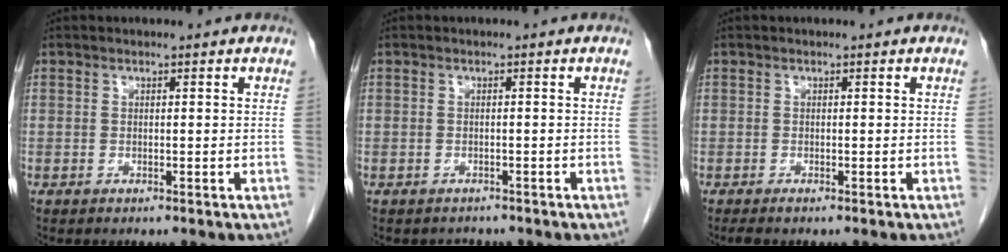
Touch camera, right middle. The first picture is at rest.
{"total": 1.5, "force": [-1.3, 0.7, -0.2], "torque": [-0.002, -0.003, -0.020]}
{"total": 0.5, "force": [-0.4, -0.1, 0.3], "torque": [-0.008, -0.002, -0.008]}